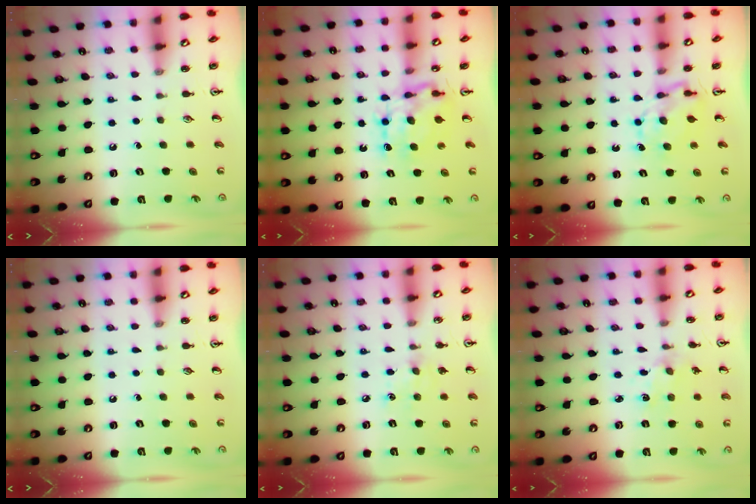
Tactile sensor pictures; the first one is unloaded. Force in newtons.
{"total": 7.2, "press": 7.2, "slide": 0.5}
{"total": 6.4, "press": 6.4, "slide": 0.6}
{"total": 0.0}
{"total": 8.0, "press": 7.9, "slide": 0.8}
{"total": 2.3, "press": 2.3, "slide": 0.5}